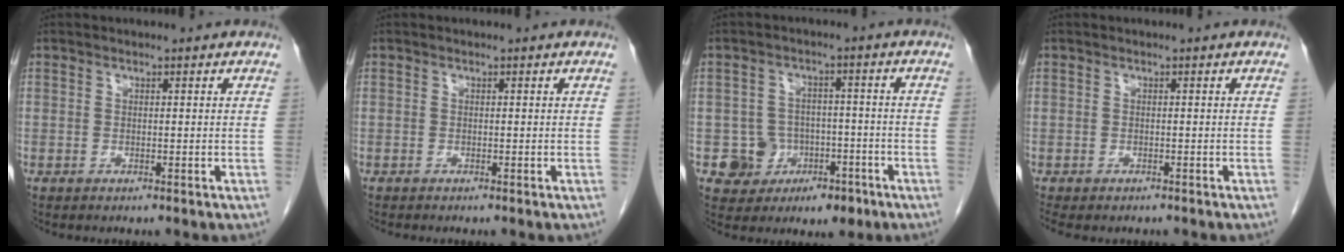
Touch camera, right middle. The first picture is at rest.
{"total": 0.0}
{"total": 6.8, "force": [-2.8, 6.1, 1.4], "torque": [-0.013, 0.020, -0.032]}
{"total": 4.4, "force": [-3.7, 1.7, 1.7], "torque": [-0.024, -0.008, -0.048]}